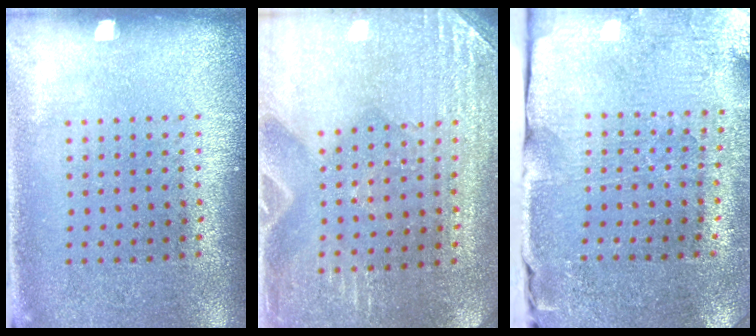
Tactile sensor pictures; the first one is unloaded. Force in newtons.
{"total": 2.9, "press": 2.8, "slide": 0.4}
{"total": 3.7, "press": 3.6, "slide": 1.1}